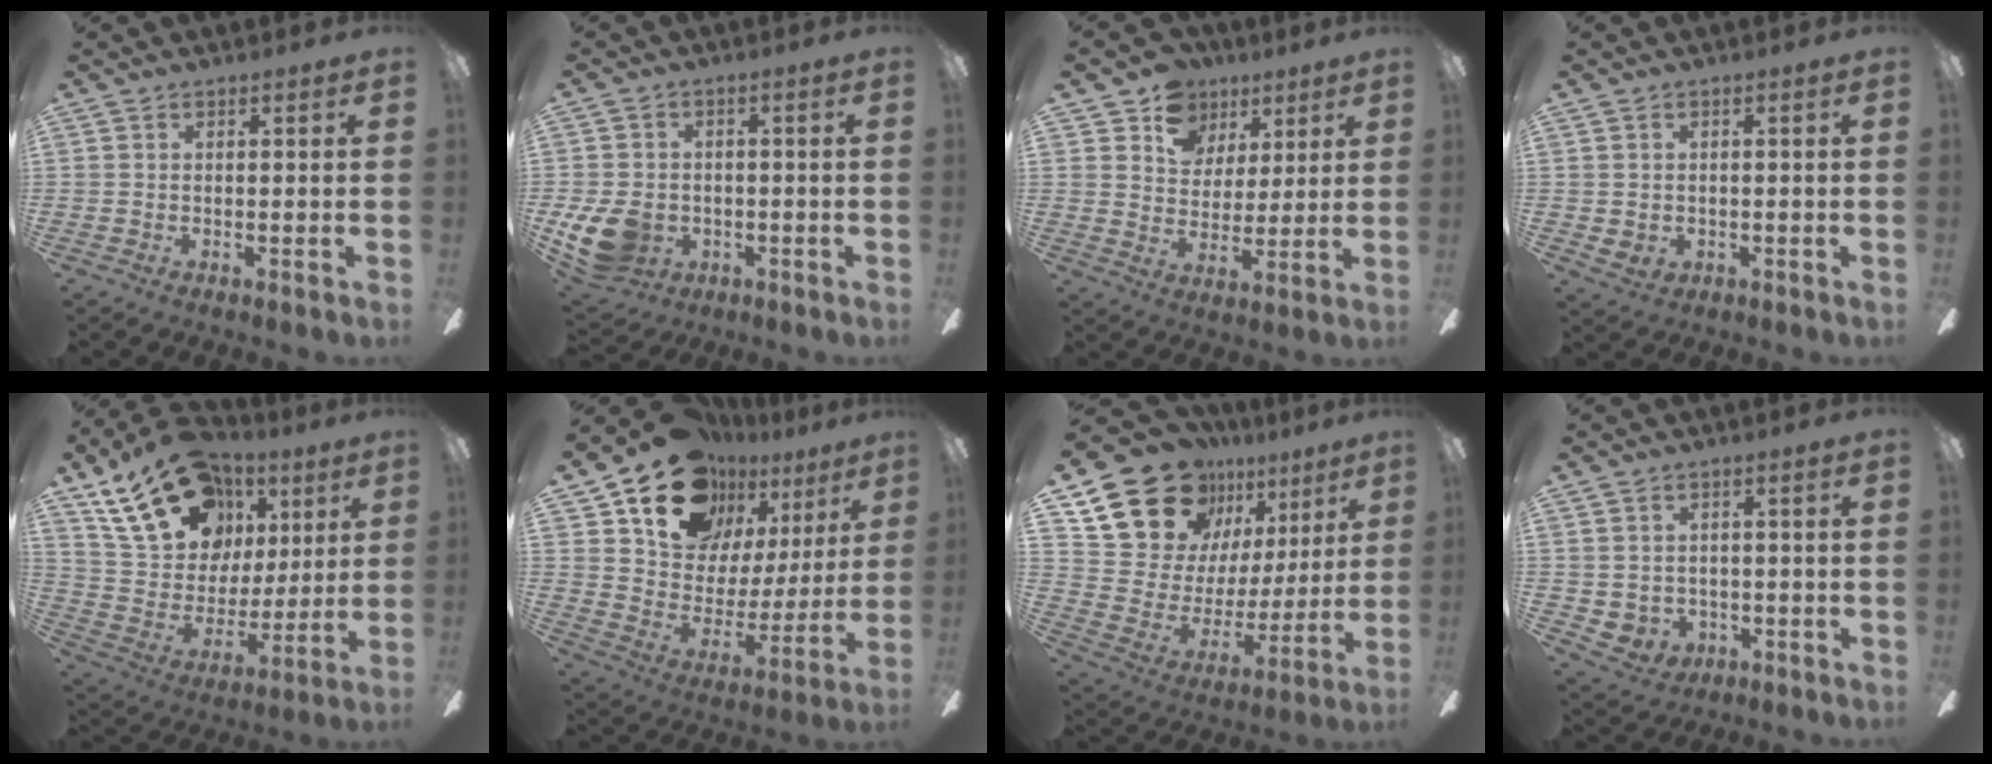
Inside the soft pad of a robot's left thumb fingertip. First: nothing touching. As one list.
[{"total": 11.1, "force": [-3.2, 8.7, 6.2], "torque": [-0.135, 0.012, -0.056]}, {"total": 11.2, "force": [7.0, 8.5, 2.5], "torque": [-0.045, -0.042, 0.131]}, {"total": 1.8, "force": [0.4, 1.6, 0.8], "torque": [-0.016, 0.001, 0.008]}, {"total": 23.8, "force": [13.4, 15.8, 11.8], "torque": [-0.202, -0.054, 0.254]}, {"total": 18.4, "force": [13.3, 11.1, 6.2], "torque": [-0.115, -0.094, 0.244]}, {"total": 22.2, "force": [15.8, 13.2, 8.5], "torque": [-0.156, -0.101, 0.305]}, {"total": 3.4, "force": [0.9, 3.3, 0.4], "torque": [-0.021, -0.001, 0.018]}]